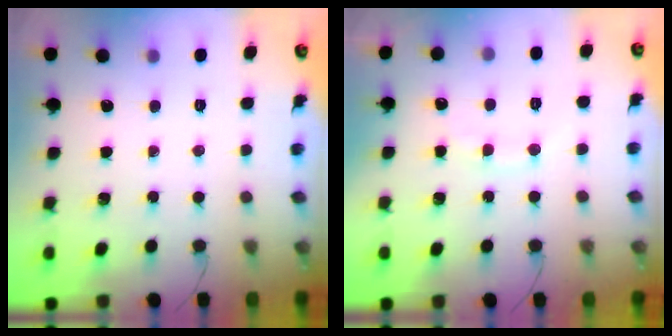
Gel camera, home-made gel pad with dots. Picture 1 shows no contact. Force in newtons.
{"total": 9.2, "press": 9.1, "slide": 1.5}